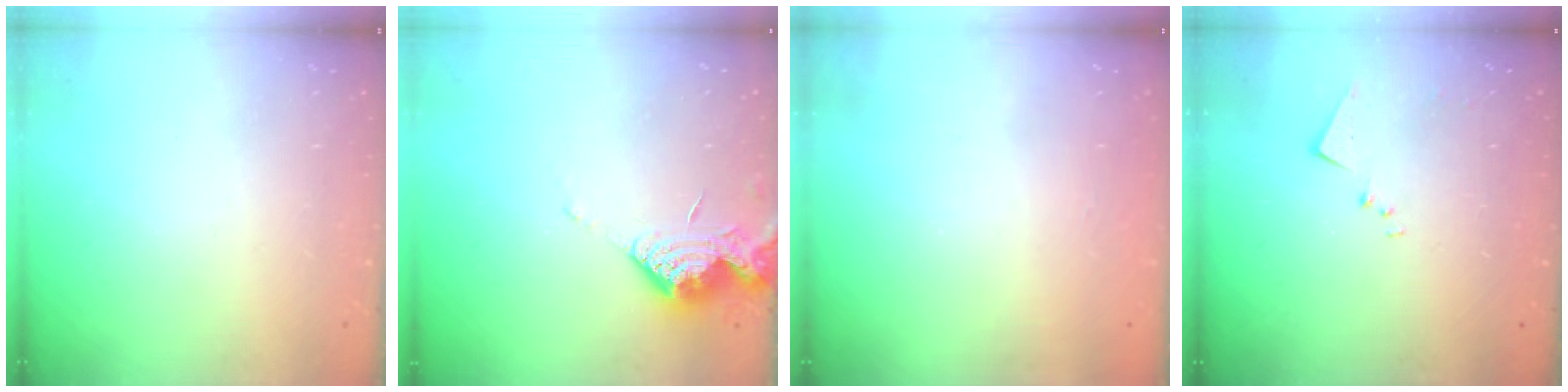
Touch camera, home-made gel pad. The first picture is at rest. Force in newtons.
{"total": 7.8, "press": 7.7, "slide": 0.8}
{"total": 1.2, "press": 1.2, "slide": 0.1}
{"total": 7.5, "press": 7.4, "slide": 0.6}